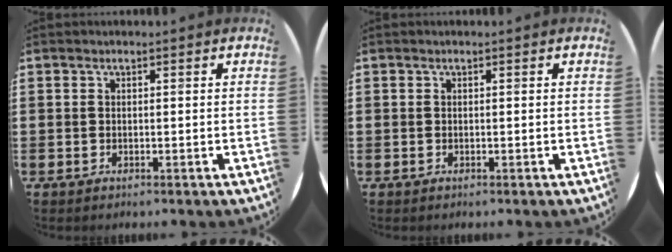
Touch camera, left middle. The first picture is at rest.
{"total": 0.0}